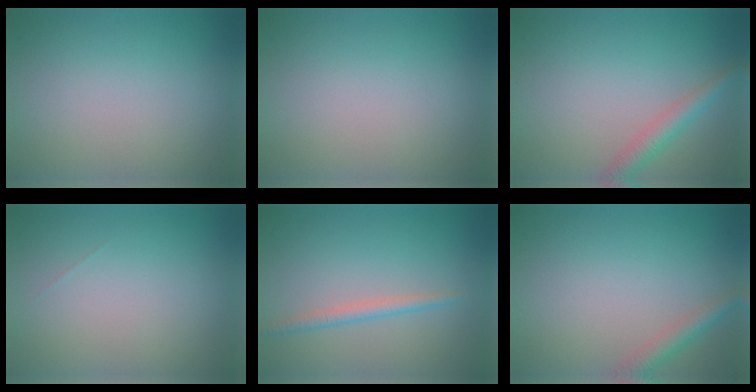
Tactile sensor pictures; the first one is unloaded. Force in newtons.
{"total": 0.0}
{"total": 2.7, "press": 2.7, "slide": 0.1}
{"total": 0.0}
{"total": 1.7, "press": 1.7, "slide": 0.0}
{"total": 2.4, "press": 2.4, "slide": 0.1}